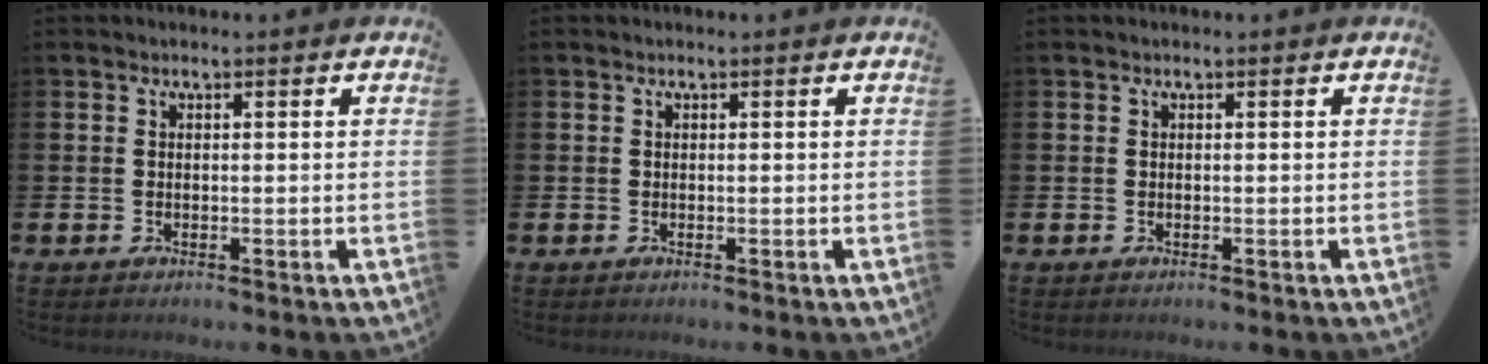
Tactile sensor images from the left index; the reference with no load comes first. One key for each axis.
{"total": 0.0}
{"total": 0.0}